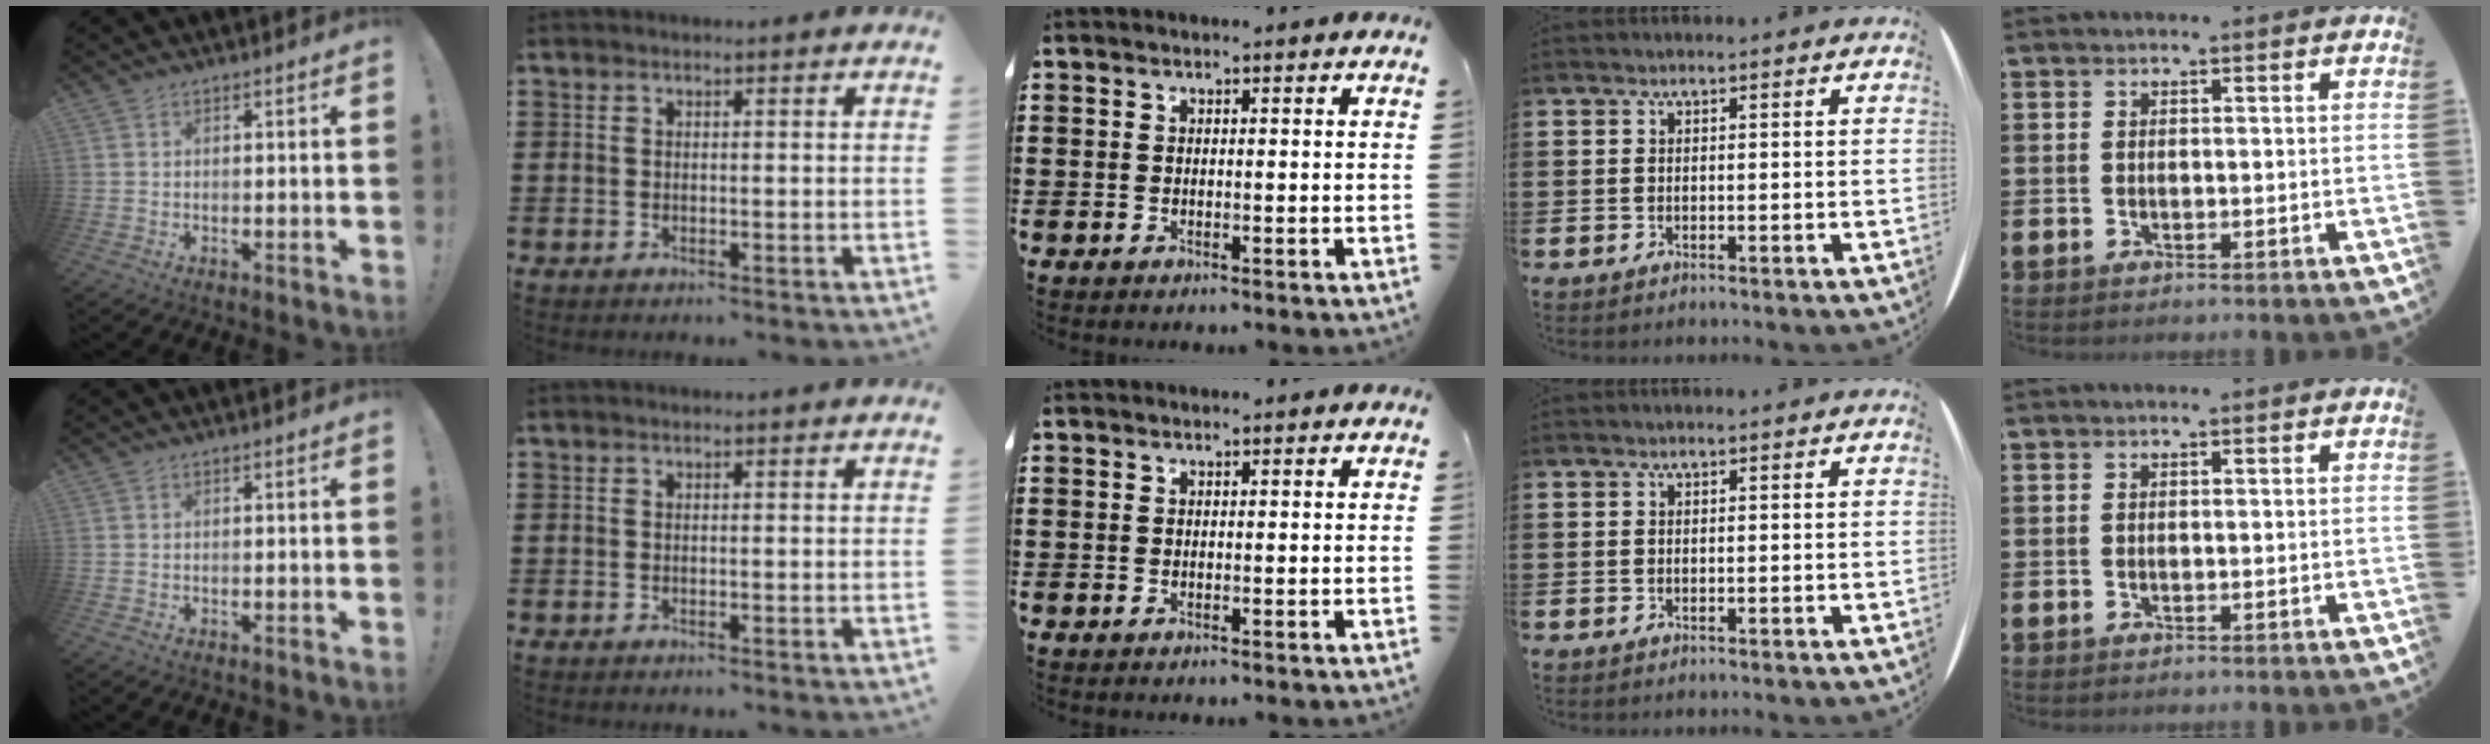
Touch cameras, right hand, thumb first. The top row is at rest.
{}